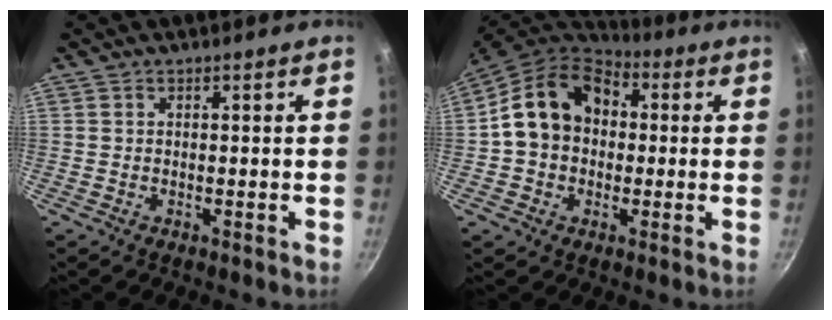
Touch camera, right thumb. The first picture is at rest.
{"total": 15.2, "force": [1.7, 11.9, 9.2], "torque": [-0.136, 0.033, 0.015]}